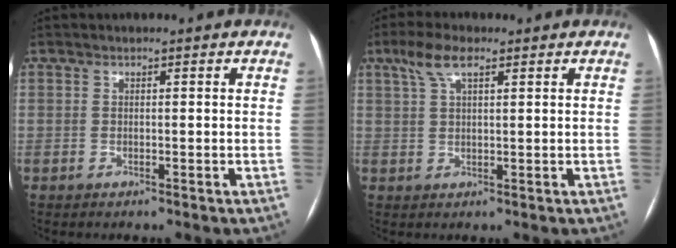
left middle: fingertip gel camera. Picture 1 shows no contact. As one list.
[{"total": 4.6, "force": [2.7, 1.2, 3.5], "torque": [-0.081, 0.019, 0.056]}]